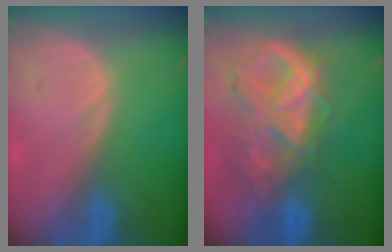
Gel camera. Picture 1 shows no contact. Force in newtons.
{"total": 10.5, "press": 8.8, "slide": 5.7}